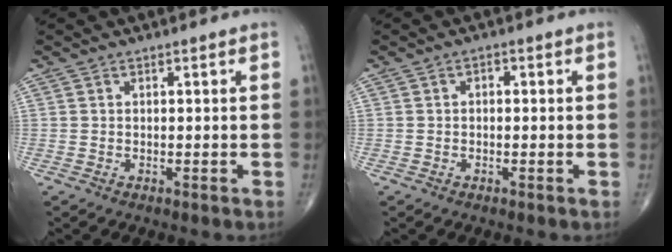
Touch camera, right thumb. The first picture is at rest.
{"total": 1.2, "force": [0.1, 0.8, 0.9], "torque": [-0.008, 0.004, -0.004]}